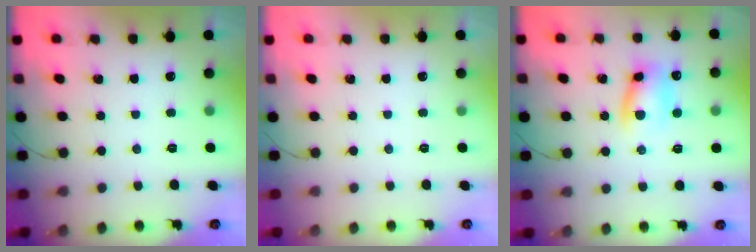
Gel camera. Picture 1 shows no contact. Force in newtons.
{"total": 0.0}
{"total": 9.5, "press": 9.4, "slide": 1.6}